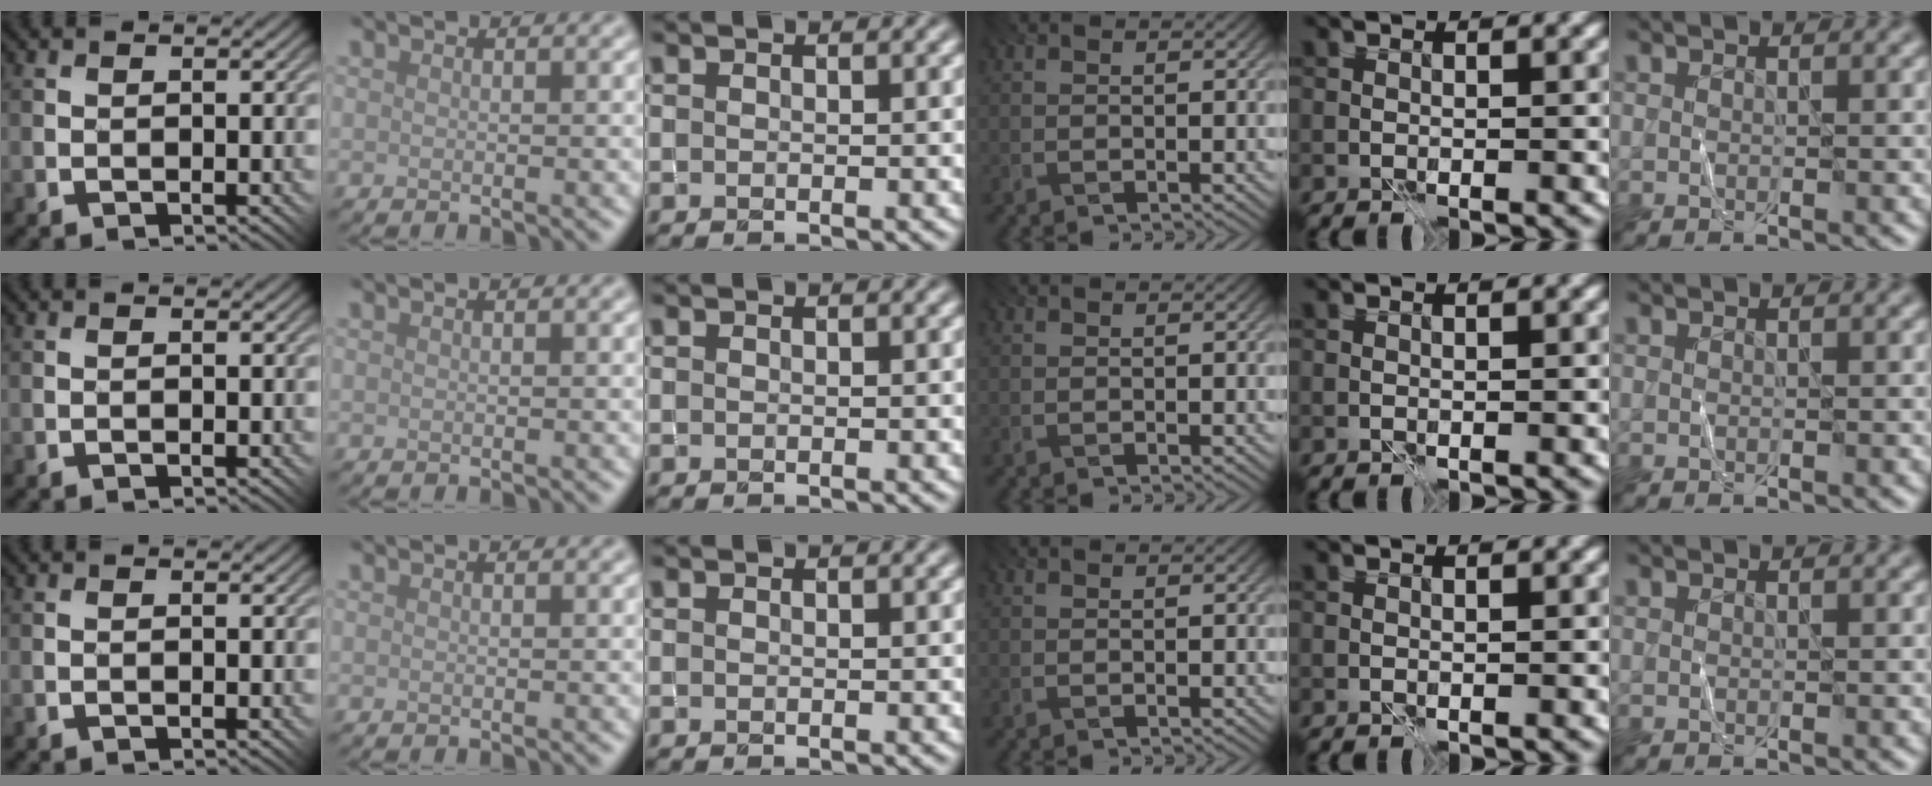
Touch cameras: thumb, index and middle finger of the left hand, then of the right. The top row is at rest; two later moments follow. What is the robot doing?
{"motion": "fold", "object": "shorts"}